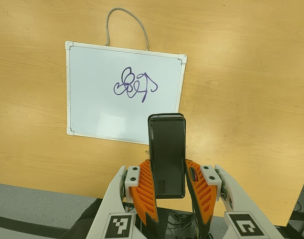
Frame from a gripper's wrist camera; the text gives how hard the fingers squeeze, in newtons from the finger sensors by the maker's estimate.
{"total": 5.3, "left": 4.1, "right": 6.5}